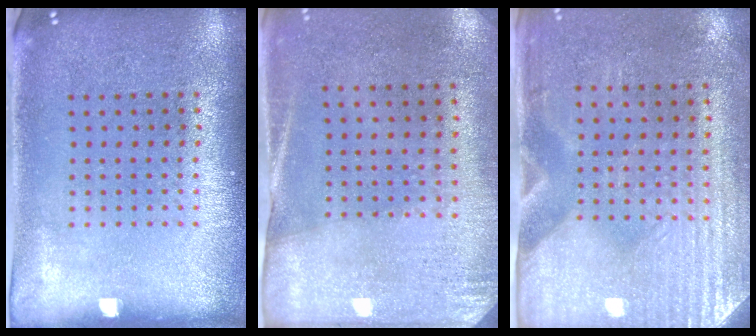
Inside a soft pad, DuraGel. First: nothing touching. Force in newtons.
{"total": 2.6, "press": 2.2, "slide": 1.3}
{"total": 3.0, "press": 2.6, "slide": 1.5}